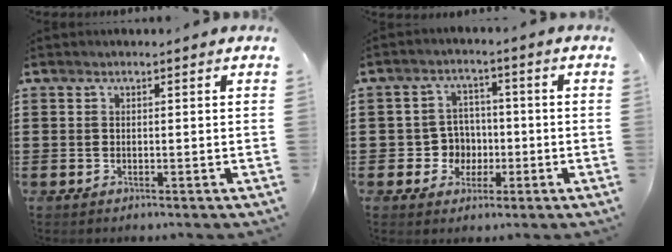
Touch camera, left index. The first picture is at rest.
{"total": 5.0, "force": [-0.9, 4.7, 1.3], "torque": [-0.034, 0.009, -0.018]}